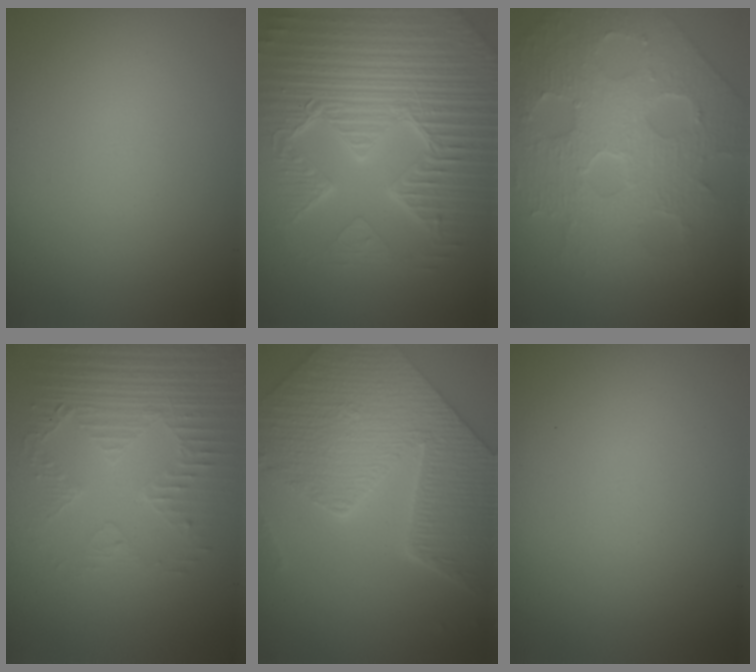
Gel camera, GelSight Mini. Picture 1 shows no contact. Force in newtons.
{"total": 9.5, "press": 6.7, "slide": 6.7}
{"total": 8.7, "press": 6.1, "slide": 6.1}
{"total": 4.2, "press": 3.2, "slide": 2.6}
{"total": 9.2, "press": 6.8, "slide": 6.2}
{"total": 0.0}